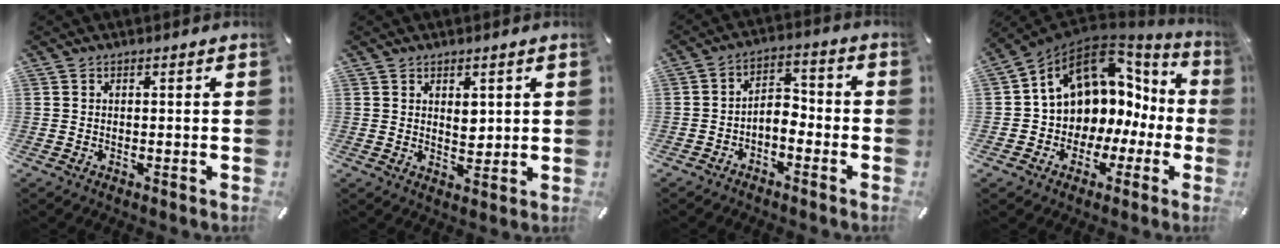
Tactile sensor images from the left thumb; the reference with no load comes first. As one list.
[{"total": 3.6, "force": [1.6, 2.5, 2.0], "torque": [-0.019, -0.007, 0.024]}, {"total": 5.0, "force": [-3.2, 3.0, 2.5], "torque": [-0.048, 0.016, -0.064]}, {"total": 11.7, "force": [5.1, 9.3, 5.0], "torque": [-0.098, -0.046, 0.094]}]